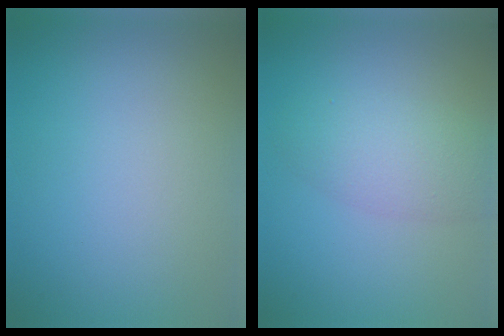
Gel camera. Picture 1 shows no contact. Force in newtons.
{"total": 3.5, "press": 3.5, "slide": 0.1}